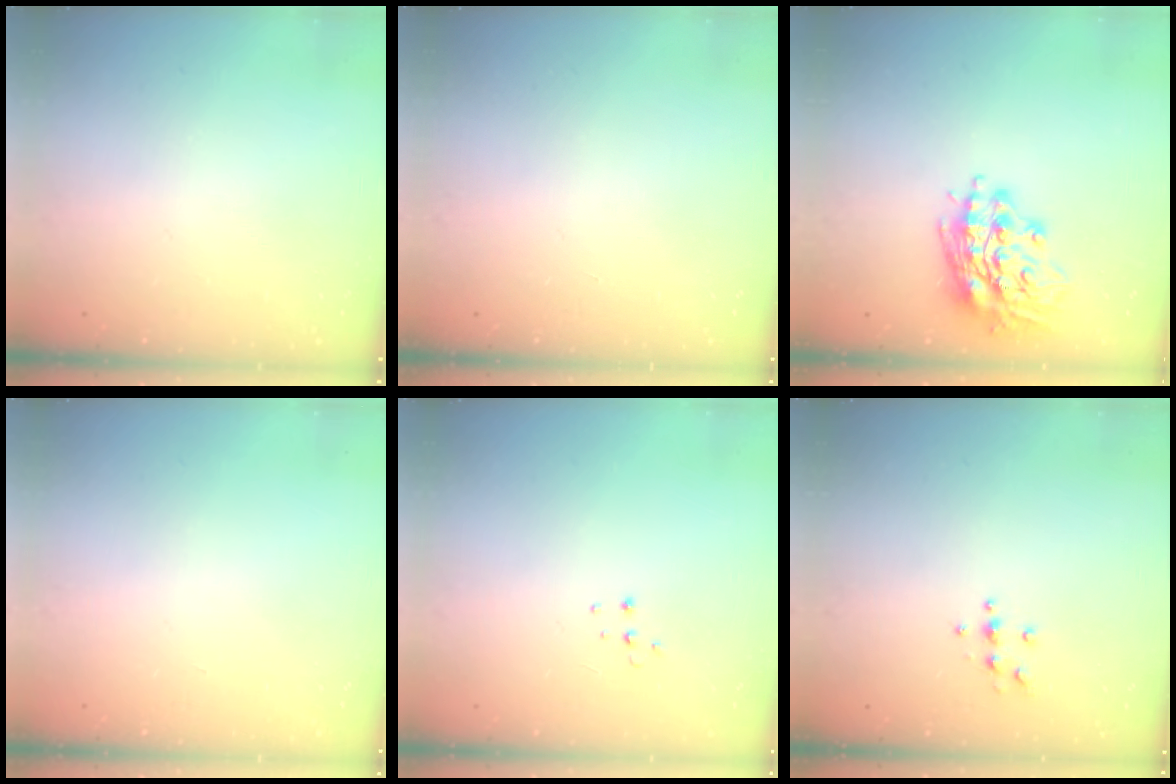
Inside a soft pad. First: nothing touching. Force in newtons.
{"total": 0.0}
{"total": 16.1, "press": 15.9, "slide": 2.1}
{"total": 0.0}
{"total": 3.7, "press": 3.7, "slide": 0.3}
{"total": 4.0, "press": 3.9, "slide": 0.6}